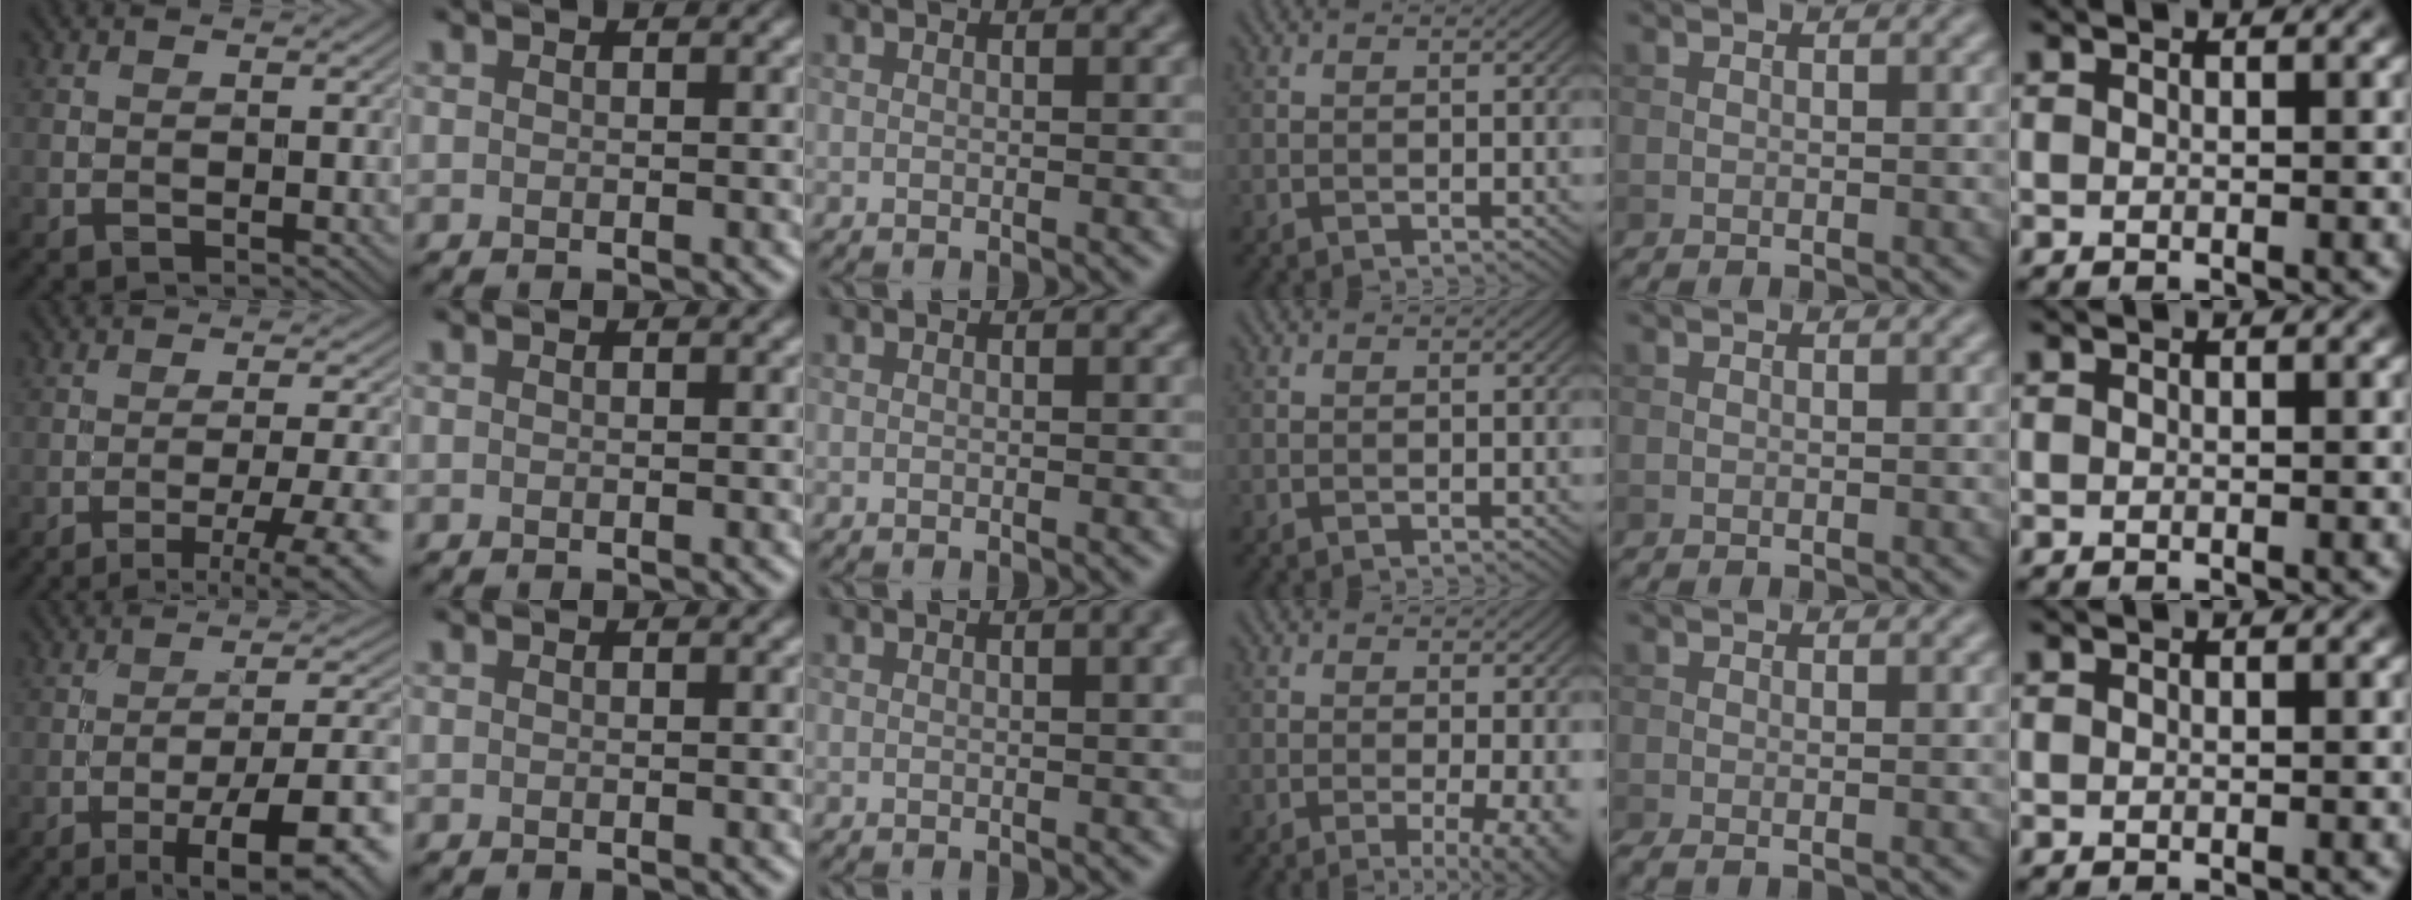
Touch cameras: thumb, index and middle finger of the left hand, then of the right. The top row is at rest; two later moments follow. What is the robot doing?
{"motion": "screw", "object": "dispenser bottle"}